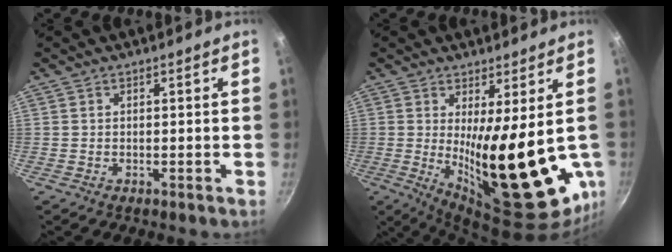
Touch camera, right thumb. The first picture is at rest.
{"total": 20.9, "force": [-0.3, 5.9, 20.0], "torque": [-0.278, -0.050, 0.020]}